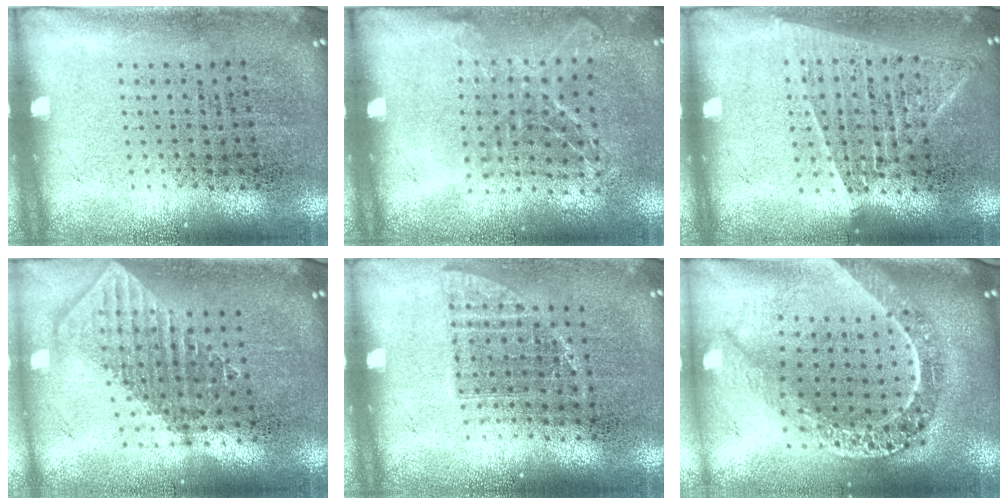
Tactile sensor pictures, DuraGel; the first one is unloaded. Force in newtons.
{"total": 1.1, "press": 1.1, "slide": 0.3}
{"total": 1.4, "press": 1.3, "slide": 0.5}
{"total": 1.8, "press": 1.5, "slide": 1.1}
{"total": 0.8, "press": 0.8, "slide": 0.3}
{"total": 2.5, "press": 2.1, "slide": 1.4}